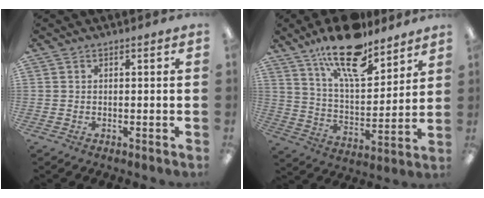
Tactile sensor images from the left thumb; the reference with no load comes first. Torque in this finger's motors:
{"motor_torque": [0.41, 0.43, 1.54, -1.24, 0.36]}